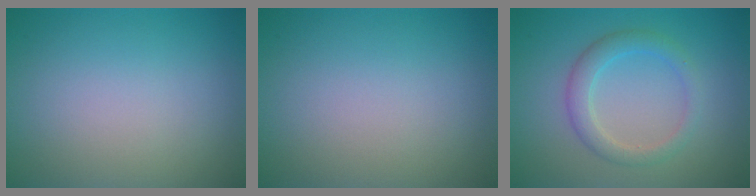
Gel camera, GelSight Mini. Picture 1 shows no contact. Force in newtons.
{"total": 0.0}
{"total": 2.7, "press": 2.7, "slide": 0.1}